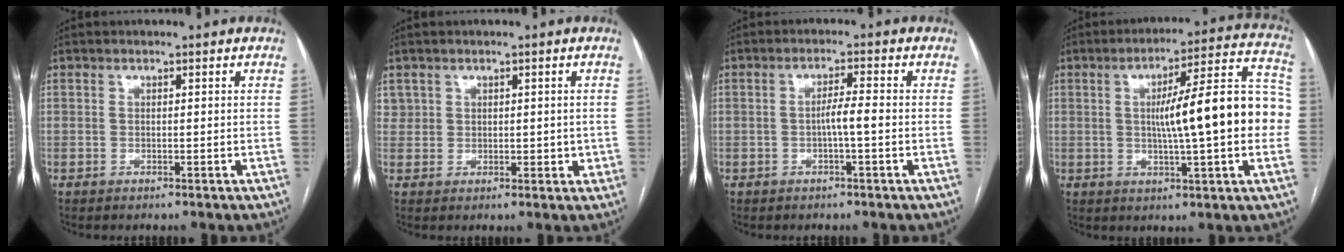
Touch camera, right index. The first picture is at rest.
{"total": 3.2, "force": [1.1, 2.8, 1.2], "torque": [-0.019, 0.008, 0.029]}
{"total": 2.9, "force": [-0.6, -0.1, 2.9], "torque": [-0.048, 0.002, -0.012]}
{"total": 17.1, "force": [0.0, 2.1, 16.9], "torque": [-0.234, 0.037, -0.002]}